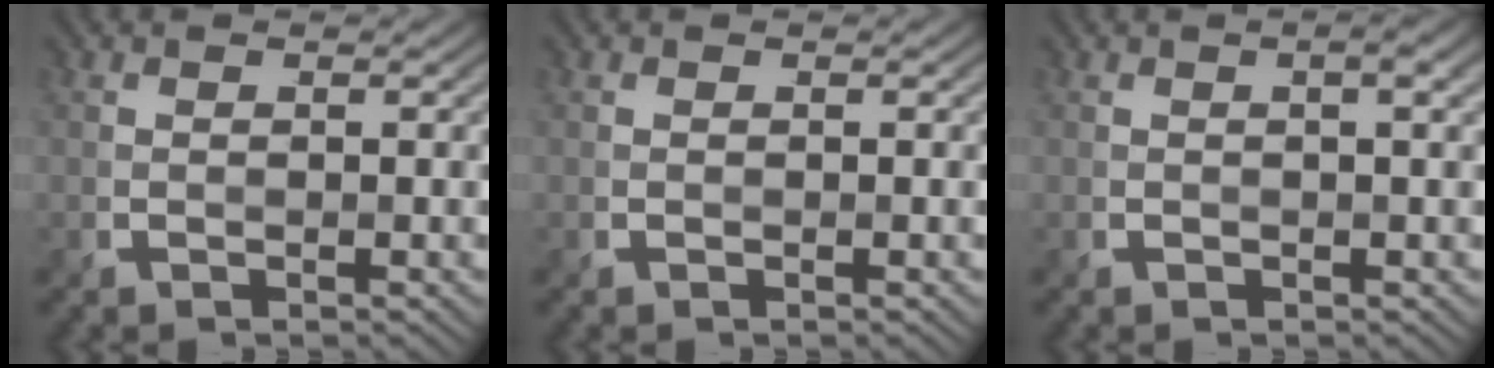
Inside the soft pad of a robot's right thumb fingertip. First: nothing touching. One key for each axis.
{"total": 0.0}
{"total": 1.9, "fx": 0.6, "fy": 0.3, "fz": 1.8, "tx": -0.029, "ty": 0.005, "tz": 0.008}